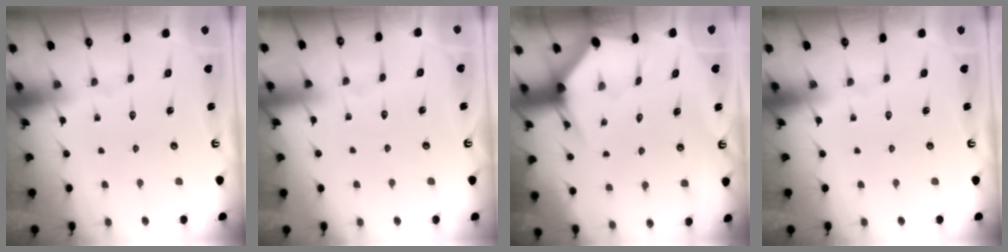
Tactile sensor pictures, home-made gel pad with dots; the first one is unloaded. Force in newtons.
{"total": 2.9, "press": 2.9, "slide": 0.3}
{"total": 3.2, "press": 3.1, "slide": 0.4}
{"total": 0.0}